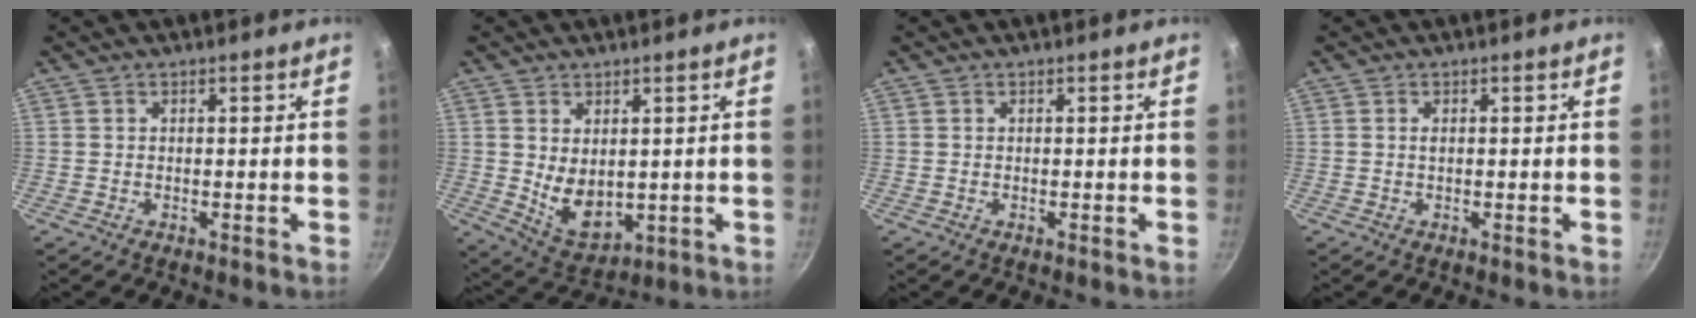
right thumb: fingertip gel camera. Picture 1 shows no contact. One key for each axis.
{"total": 8.1, "fx": 1.0, "fy": 5.3, "fz": 6.1, "tx": -0.086, "ty": -0.025, "tz": 0.043}
{"total": 0.0}
{"total": 0.8, "fx": 0.1, "fy": 0.2, "fz": 0.7, "tx": -0.014, "ty": 0.000, "tz": 0.000}